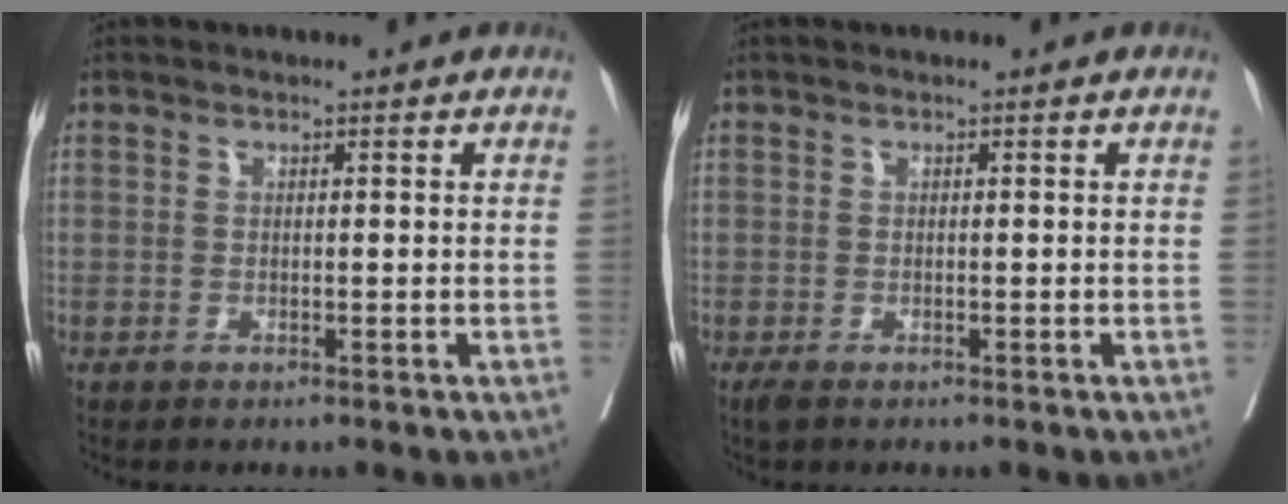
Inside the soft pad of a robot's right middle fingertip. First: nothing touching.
{"total": 1.5, "force": [-1.1, 0.6, 0.9], "torque": [-0.020, -0.006, -0.016]}